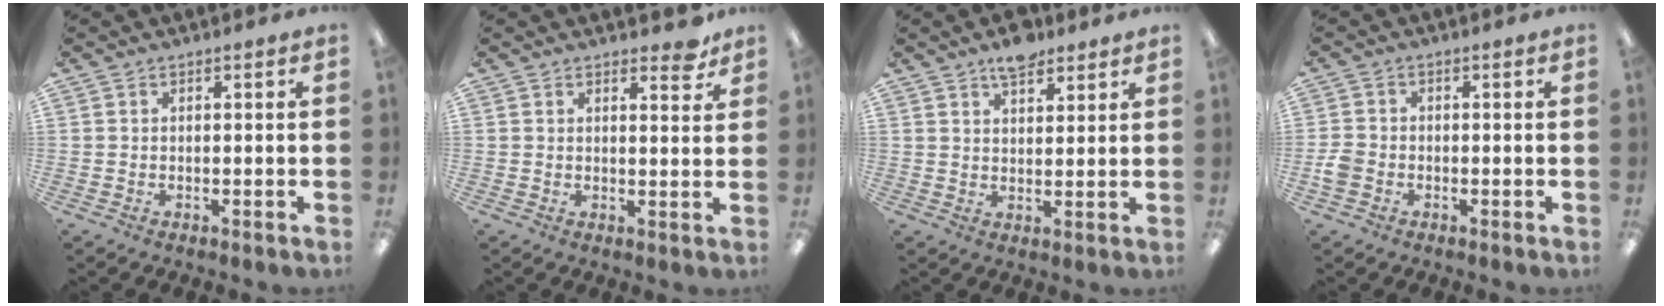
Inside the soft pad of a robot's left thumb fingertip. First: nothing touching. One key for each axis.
{"total": 4.3, "fx": 3.5, "fy": 1.7, "fz": 1.9, "tx": -0.012, "ty": -0.020, "tz": 0.058}
{"total": 5.6, "fx": 4.5, "fy": 2.4, "fz": 2.5, "tx": -0.033, "ty": -0.022, "tz": 0.079}
{"total": 3.1, "fx": -1.1, "fy": 2.5, "fz": 1.6, "tx": -0.024, "ty": 0.009, "tz": -0.018}